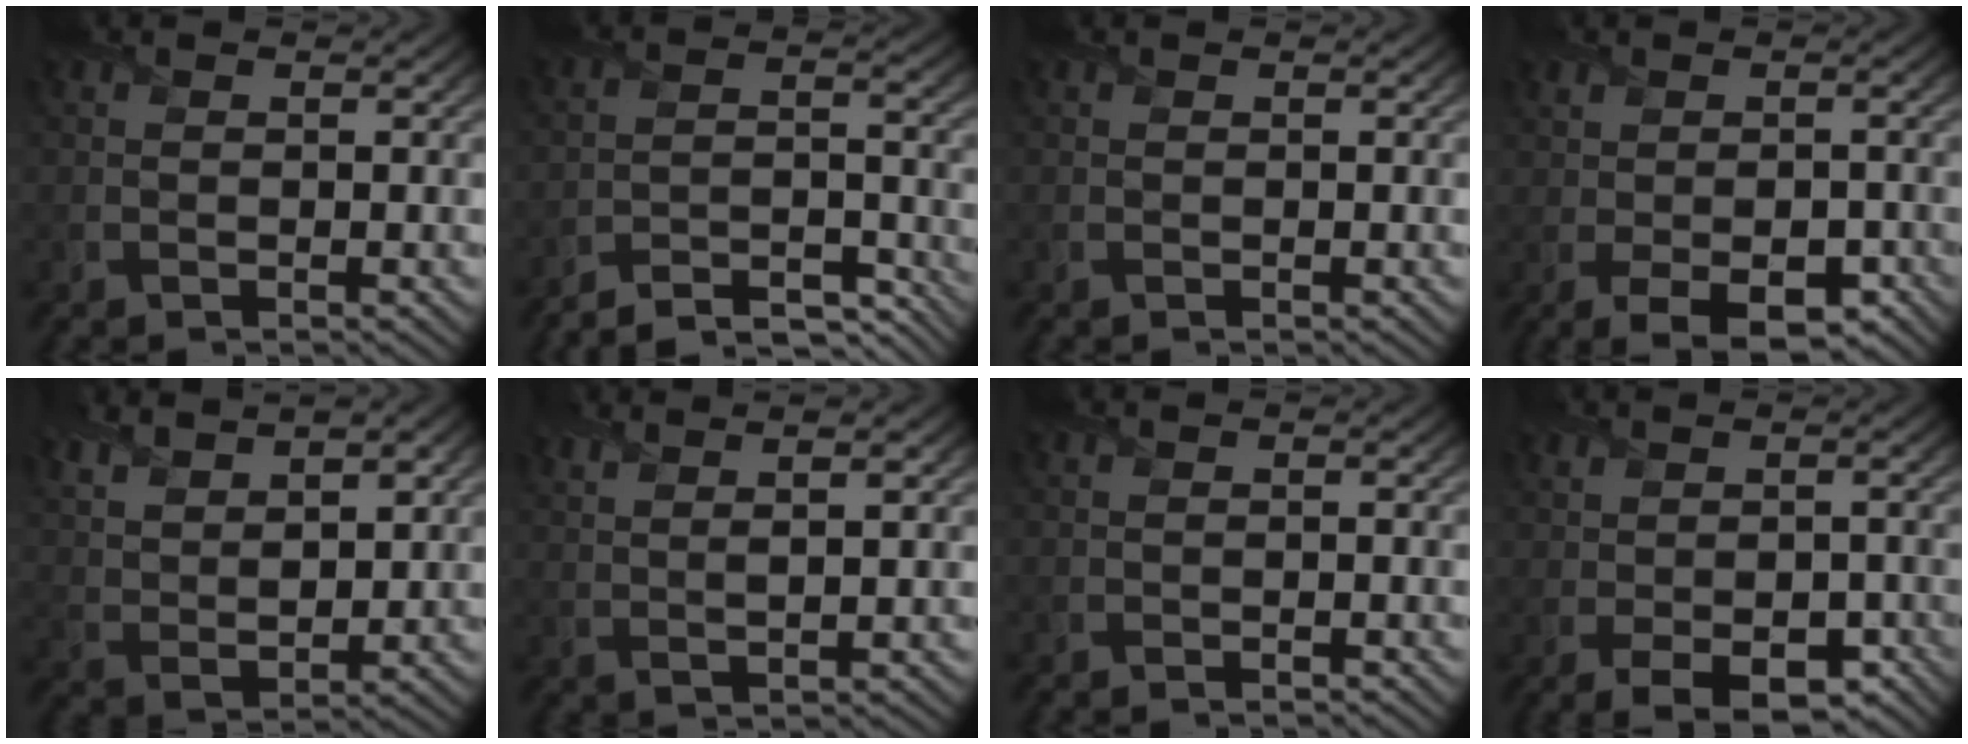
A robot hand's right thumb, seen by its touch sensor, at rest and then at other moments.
{"total": 9.5, "force": [-8.7, 2.0, 3.2], "torque": [-0.049, 0.004, -0.135]}
{"total": 0.0}
{"total": 6.2, "force": [-2.4, 3.1, 4.8], "torque": [-0.088, -0.013, -0.031]}
{"total": 8.8, "force": [5.8, 3.9, 5.4], "torque": [-0.133, 0.006, 0.112]}
{"total": 5.5, "force": [3.6, 1.3, 3.9], "torque": [-0.066, 0.015, 0.046]}
{"total": 0.6, "force": [-0.5, 0.1, 0.4], "torque": [-0.006, -0.003, -0.007]}
{"total": 5.6, "force": [-1.9, 3.0, 4.4], "torque": [-0.078, -0.015, -0.022]}